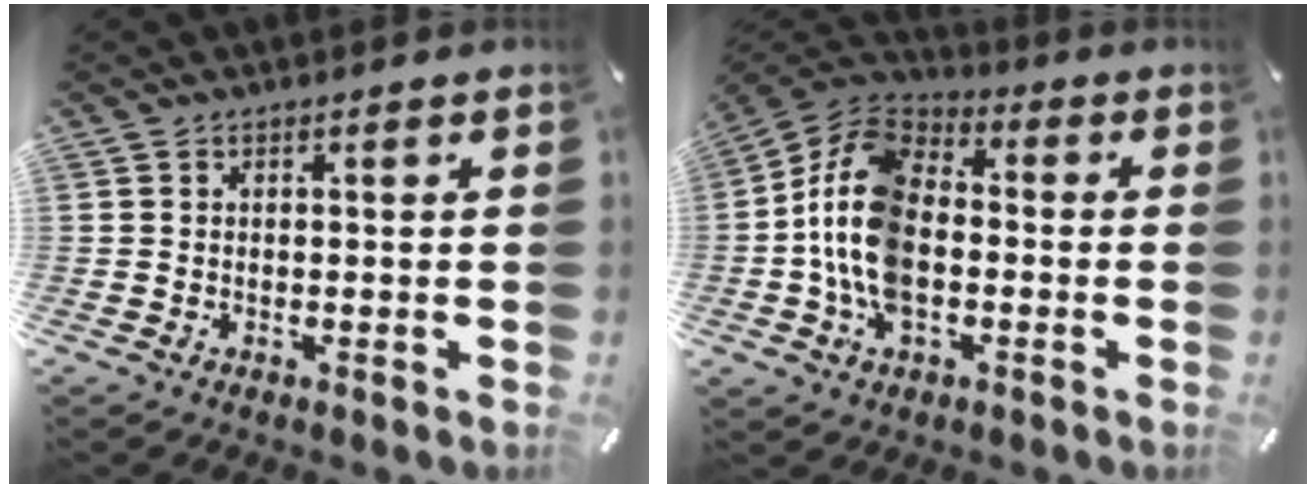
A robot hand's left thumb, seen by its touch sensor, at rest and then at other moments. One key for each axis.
{"total": 15.2, "fx": -2.9, "fy": 10.2, "fz": 10.9, "tx": -0.251, "ty": 0.012, "tz": -0.056}